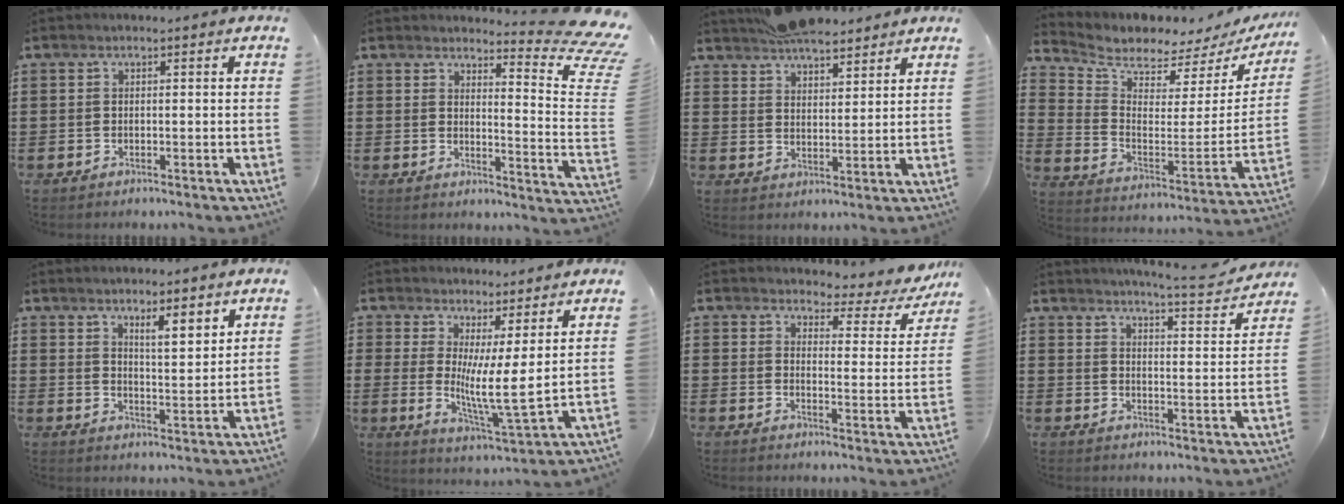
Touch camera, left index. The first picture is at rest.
{"total": 7.1, "force": [5.7, 0.7, 4.1], "torque": [-0.061, -0.055, 0.092]}
{"total": 6.7, "force": [6.0, 2.4, 2.0], "torque": [-0.056, -0.002, 0.117]}
{"total": 4.5, "force": [4.3, 1.1, 0.6], "torque": [-0.046, -0.050, 0.073]}
{"total": 5.0, "force": [4.0, 0.8, 3.0], "torque": [-0.046, -0.018, 0.063]}
{"total": 7.5, "force": [2.4, 0.8, 7.0], "torque": [-0.121, -0.031, 0.043]}
{"total": 3.7, "force": [3.4, 1.1, 1.2], "torque": [-0.037, -0.024, 0.052]}
{"total": 5.7, "force": [5.3, -0.5, 1.9], "torque": [-0.043, -0.036, 0.086]}